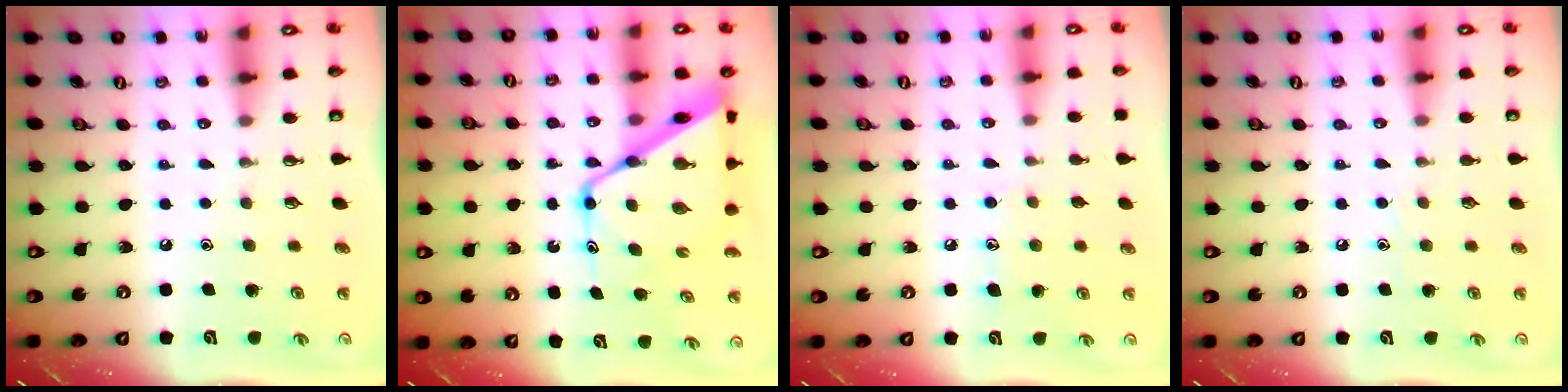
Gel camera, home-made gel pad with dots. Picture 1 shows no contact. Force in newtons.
{"total": 16.5, "press": 16.4, "slide": 1.4}
{"total": 6.7, "press": 6.7, "slide": 0.1}
{"total": 4.6, "press": 4.6, "slide": 0.5}